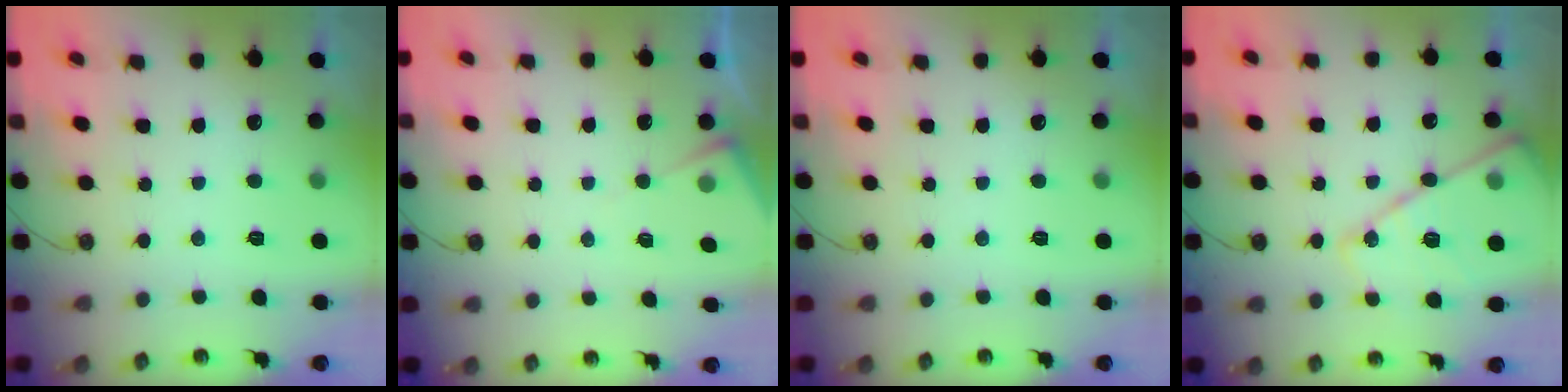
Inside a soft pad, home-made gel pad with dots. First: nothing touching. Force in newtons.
{"total": 5.3, "press": 5.2, "slide": 0.7}
{"total": 0.0}
{"total": 15.1, "press": 15.1, "slide": 1.3}